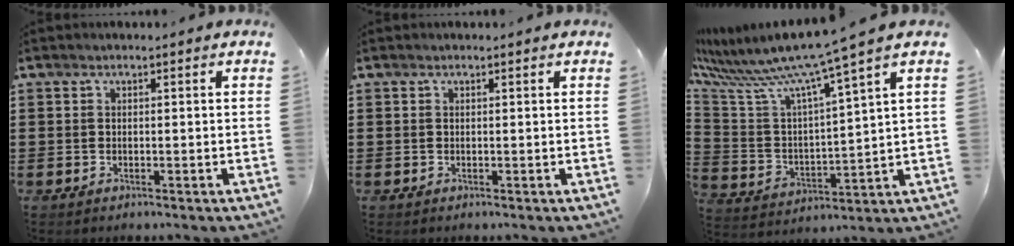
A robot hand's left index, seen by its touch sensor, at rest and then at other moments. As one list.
[{"total": 0.0}, {"total": 9.0, "force": [7.7, -1.1, 4.5], "torque": [-0.123, -0.064, 0.119]}]